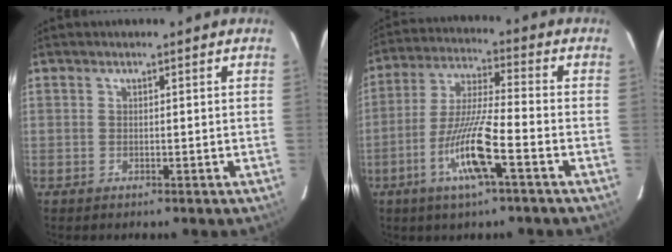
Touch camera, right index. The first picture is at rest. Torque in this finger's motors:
{"motor_torque": [1.70, -0.44, 0.83, 0.13]}